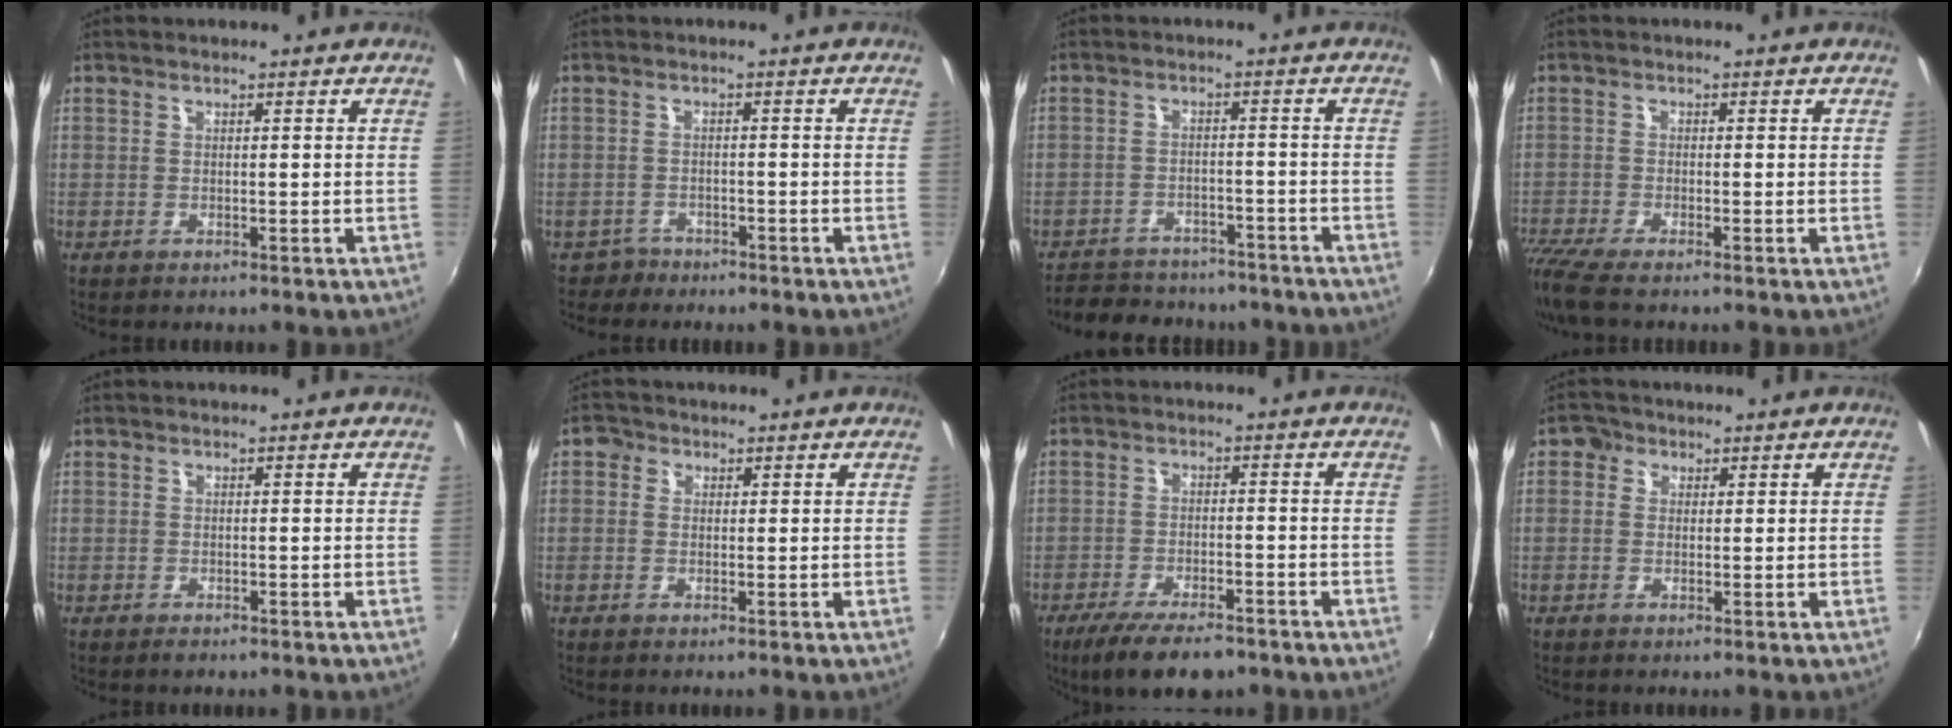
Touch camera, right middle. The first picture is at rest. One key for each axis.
{"total": 2.3, "fx": -1.9, "fy": 1.3, "fz": -0.3, "tx": 0.001, "ty": 0.007, "tz": -0.033}
{"total": 15.8, "fx": -13.4, "fy": 6.1, "fz": 5.9, "tx": -0.133, "ty": 0.002, "tz": -0.178}
{"total": 5.5, "fx": -4.6, "fy": 0.0, "fz": 3.0, "tx": -0.079, "ty": -0.025, "tz": -0.088}
{"total": 0.9, "fx": -0.7, "fy": 0.6, "fz": 0.2, "tx": -0.006, "ty": -0.001, "tz": -0.011}
{"total": 2.1, "fx": 0.1, "fy": 2.0, "fz": 0.5, "tx": -0.007, "ty": 0.005, "tz": -0.004}
{"total": 10.4, "fx": -7.9, "fy": 3.1, "fz": 6.0, "tx": -0.135, "ty": -0.022, "tz": -0.130}
{"total": 2.4, "fx": 0.4, "fy": 2.3, "fz": 0.5, "tx": -0.004, "ty": 0.003, "tz": -0.002}